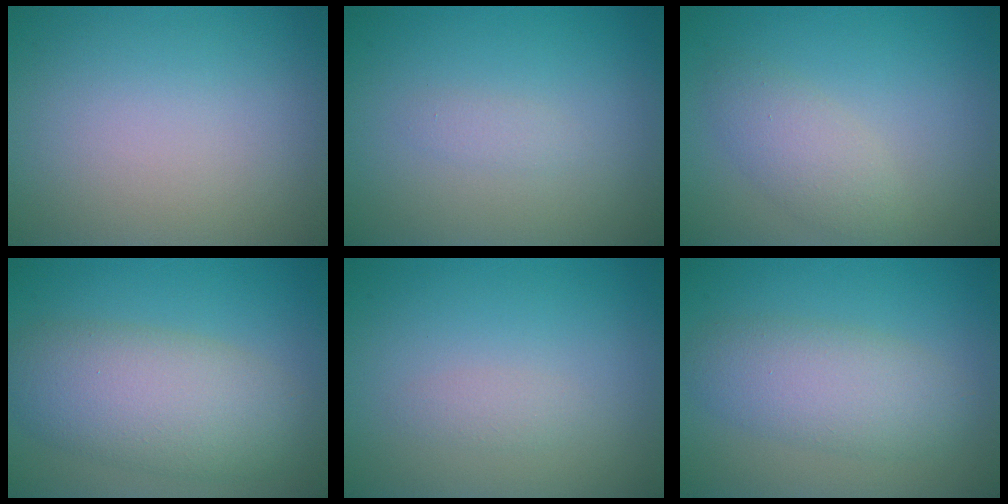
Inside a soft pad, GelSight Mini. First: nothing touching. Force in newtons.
{"total": 0.8, "press": 0.8, "slide": 0.0}
{"total": 2.6, "press": 2.6, "slide": 0.2}
{"total": 7.3, "press": 7.3, "slide": 0.2}
{"total": 1.0, "press": 1.0, "slide": 0.0}
{"total": 4.7, "press": 4.7, "slide": 0.1}